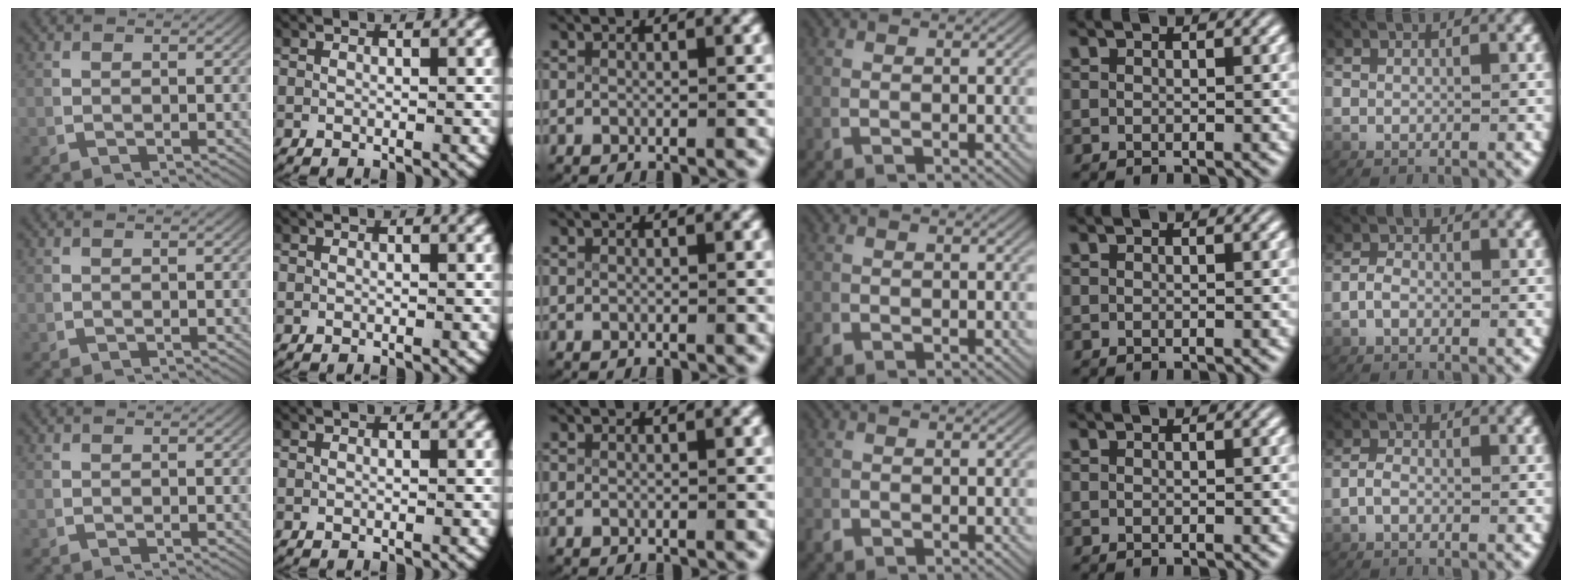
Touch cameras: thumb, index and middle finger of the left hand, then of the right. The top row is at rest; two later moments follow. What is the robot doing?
{"motion": "lift_and_place", "object": "paper towel"}